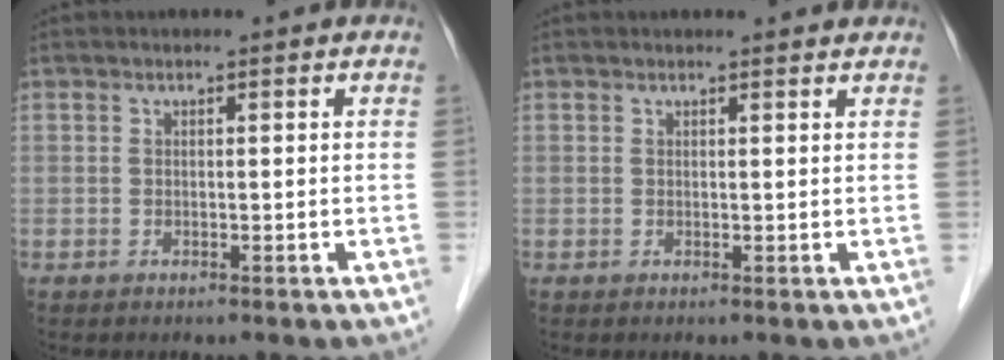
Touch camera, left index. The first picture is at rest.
{"total": 1.9, "force": [1.8, 0.2, 0.2], "torque": [-0.009, 0.001, 0.018]}